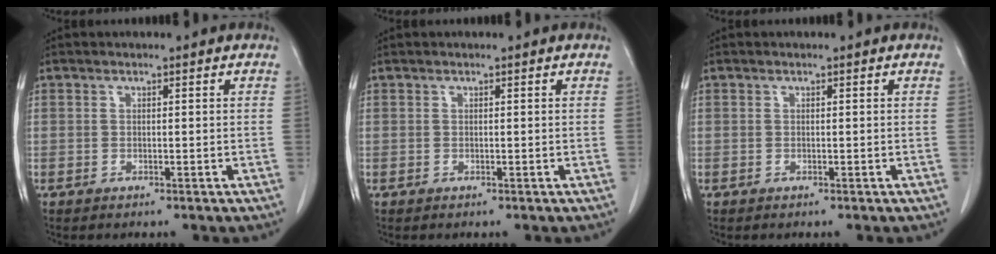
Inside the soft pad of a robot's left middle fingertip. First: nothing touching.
{"total": 0.0}
{"total": 0.0}